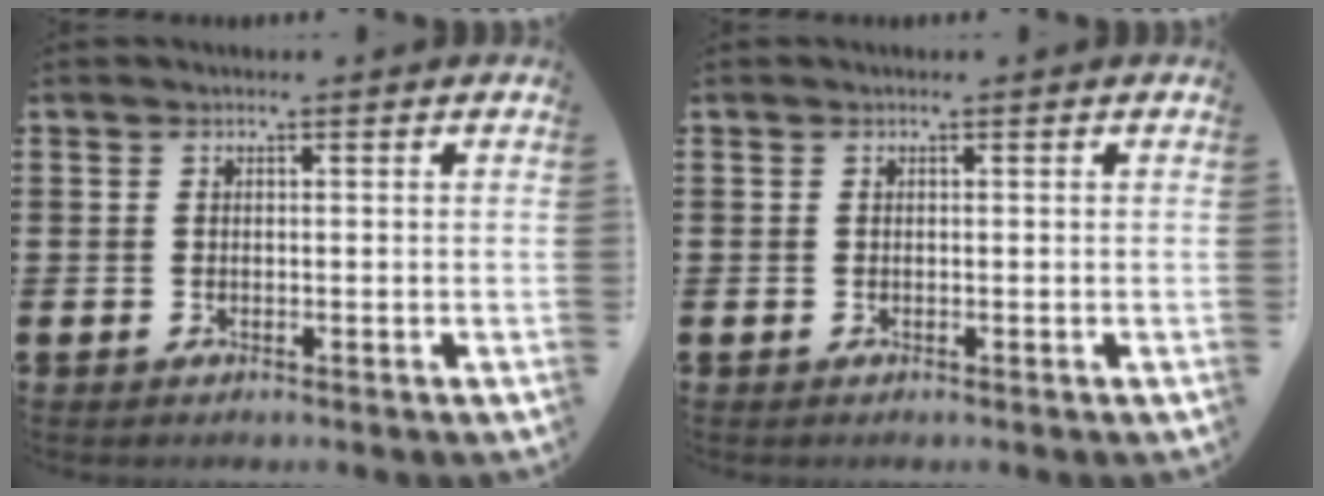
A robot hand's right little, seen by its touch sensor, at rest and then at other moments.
{"total": 0.0}